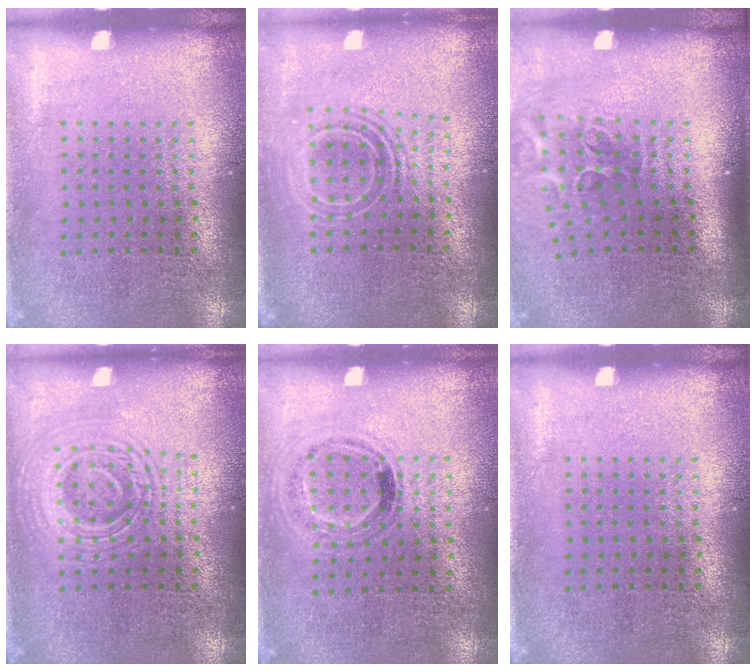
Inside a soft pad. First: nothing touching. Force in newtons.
{"total": 1.8, "press": 1.3, "slide": 1.1}
{"total": 1.9, "press": 1.1, "slide": 1.5}
{"total": 2.8, "press": 2.7, "slide": 0.5}
{"total": 0.9, "press": 0.7, "slide": 0.5}
{"total": 0.0}